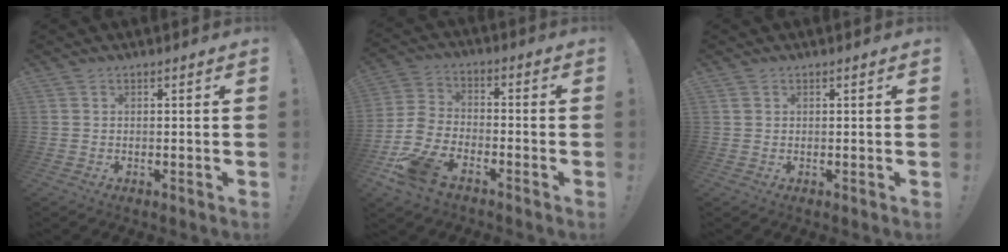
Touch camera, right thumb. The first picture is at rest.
{"total": 13.1, "force": [-8.7, 6.9, 6.9], "torque": [-0.154, 0.046, -0.157]}
{"total": 0.9, "force": [0.5, 0.6, 0.3], "torque": [-0.014, 0.006, 0.010]}